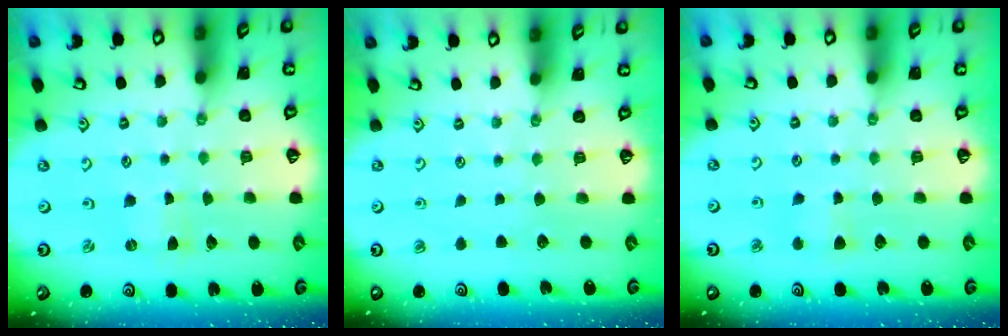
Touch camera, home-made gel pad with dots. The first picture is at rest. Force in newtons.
{"total": 0.0}
{"total": 2.9, "press": 2.9, "slide": 0.5}